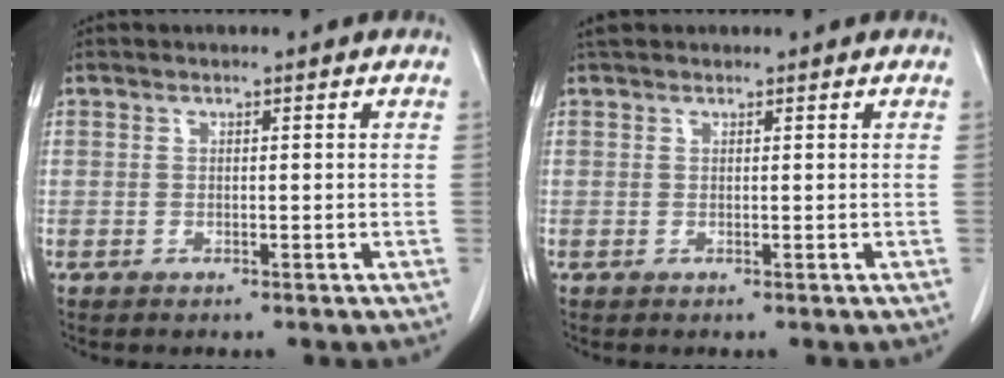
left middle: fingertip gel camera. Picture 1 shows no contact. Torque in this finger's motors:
{"motor_torque": [0.23, -0.19, -0.04, 0.00]}